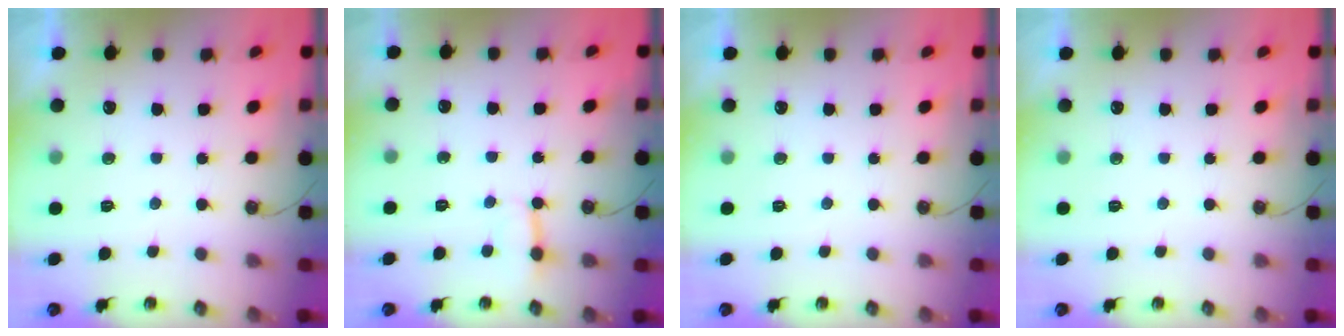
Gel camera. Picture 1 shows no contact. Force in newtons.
{"total": 4.1, "press": 4.1, "slide": 0.7}
{"total": 0.0}
{"total": 0.0}